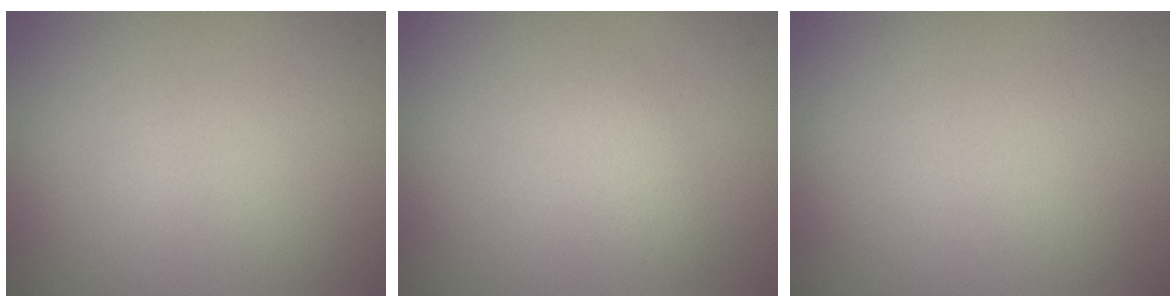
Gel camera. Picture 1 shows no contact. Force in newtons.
{"total": 1.3, "press": 1.3, "slide": 0.0}
{"total": 0.0}